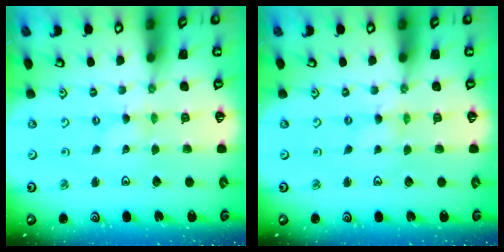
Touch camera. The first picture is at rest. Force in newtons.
{"total": 0.0}